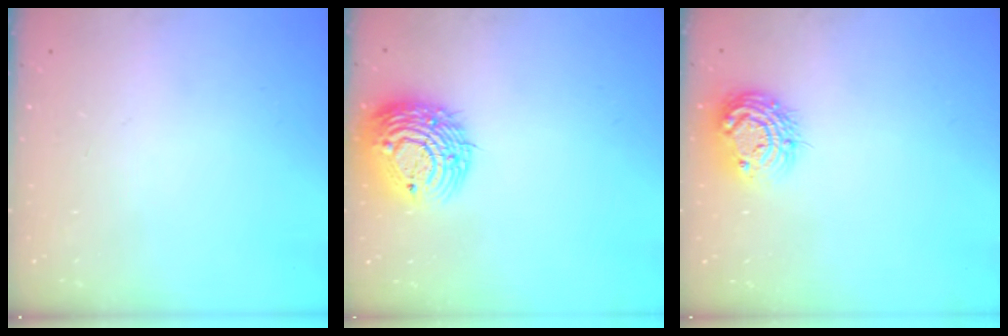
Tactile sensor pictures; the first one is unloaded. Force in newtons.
{"total": 14.0, "press": 13.9, "slide": 1.8}
{"total": 11.0, "press": 11.0, "slide": 0.7}